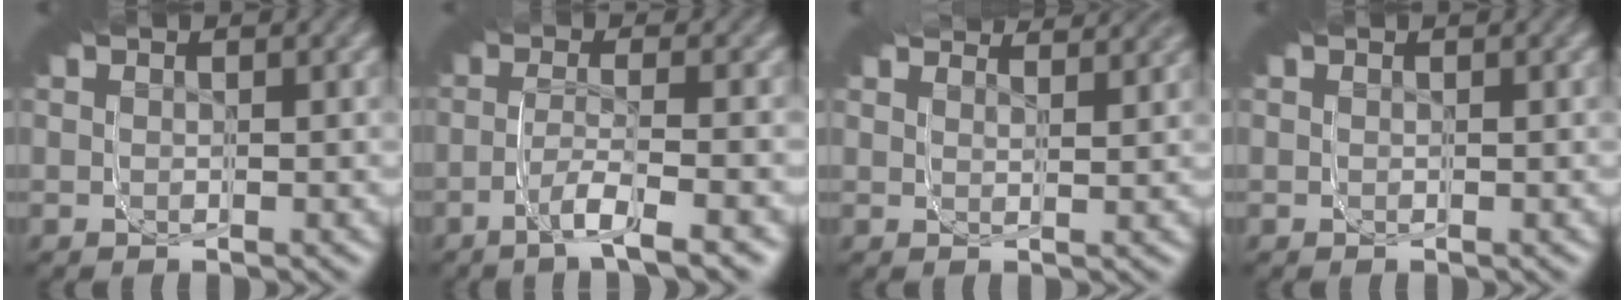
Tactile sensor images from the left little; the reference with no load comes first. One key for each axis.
{"total": 3.3, "fx": -1.5, "fy": -2.9, "fz": 0.3, "tx": -0.001, "ty": 0.024, "tz": -0.032}
{"total": 3.0, "fx": 2.4, "fy": 1.4, "fz": 1.2, "tx": -0.038, "ty": 0.026, "tz": 0.028}
{"total": 0.0}